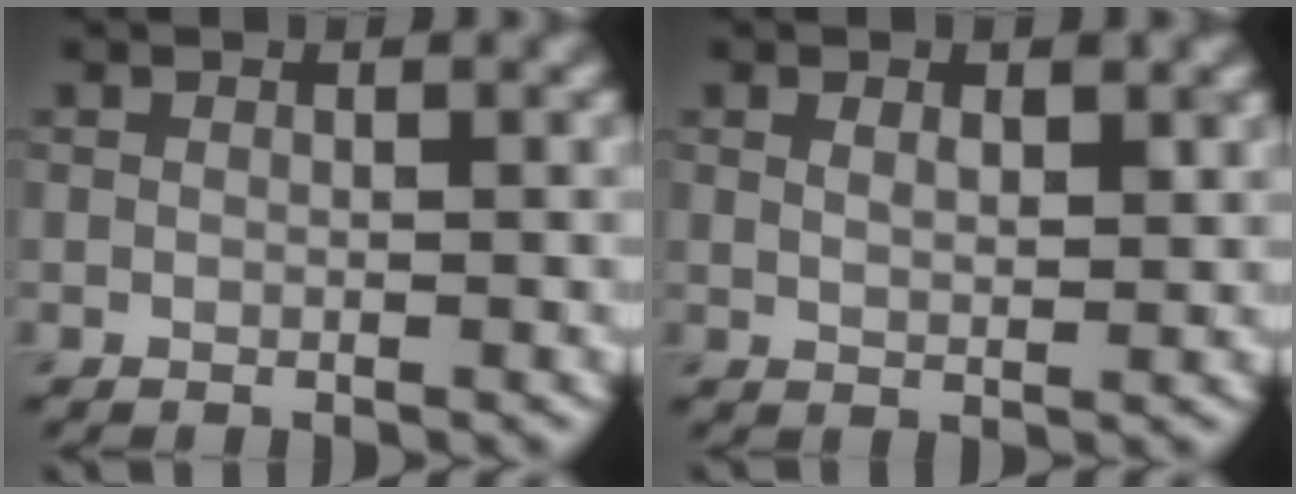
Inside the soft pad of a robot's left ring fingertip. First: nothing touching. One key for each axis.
{"total": 1.8, "fx": 0.9, "fy": 0.8, "fz": 1.3, "tx": -0.022, "ty": -0.003, "tz": 0.019}